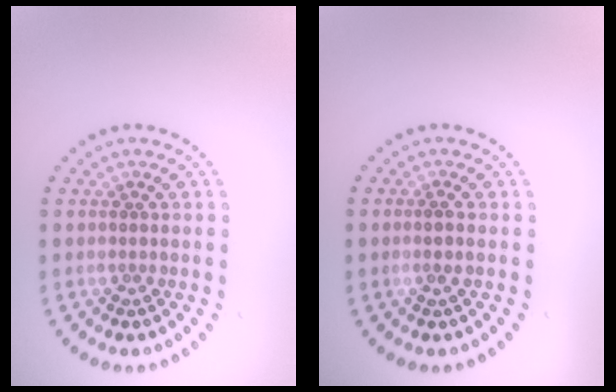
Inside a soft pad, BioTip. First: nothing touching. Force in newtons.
{"total": 0.7, "press": 0.5, "slide": 0.4}